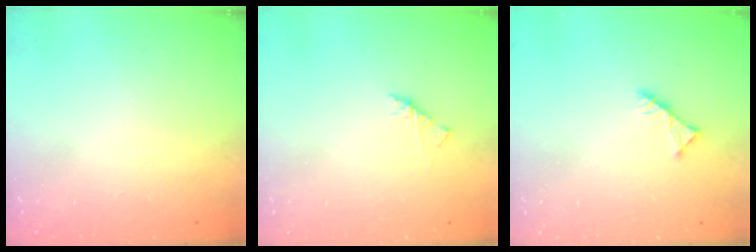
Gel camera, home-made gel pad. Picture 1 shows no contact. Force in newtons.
{"total": 1.7, "press": 1.6, "slide": 0.5}
{"total": 2.9, "press": 2.9, "slide": 0.4}